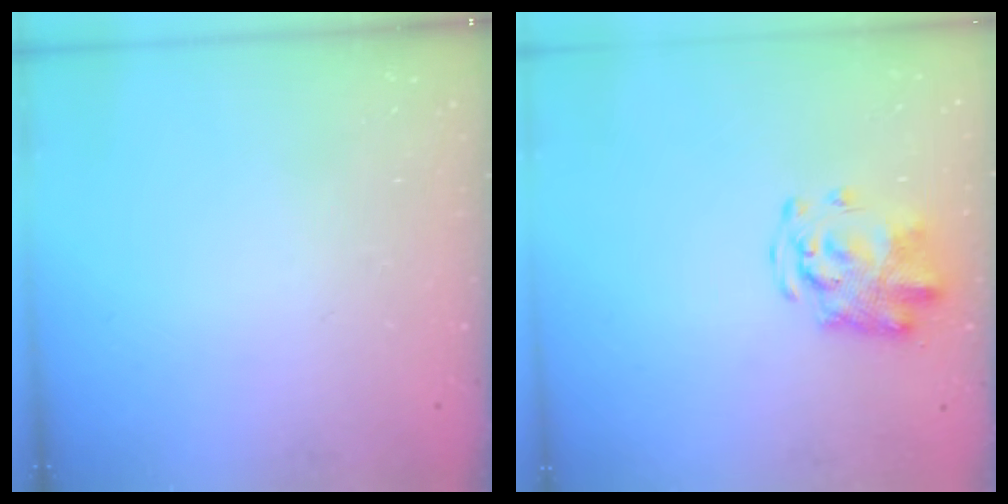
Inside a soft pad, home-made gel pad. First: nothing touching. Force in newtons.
{"total": 5.1, "press": 5.1, "slide": 0.6}